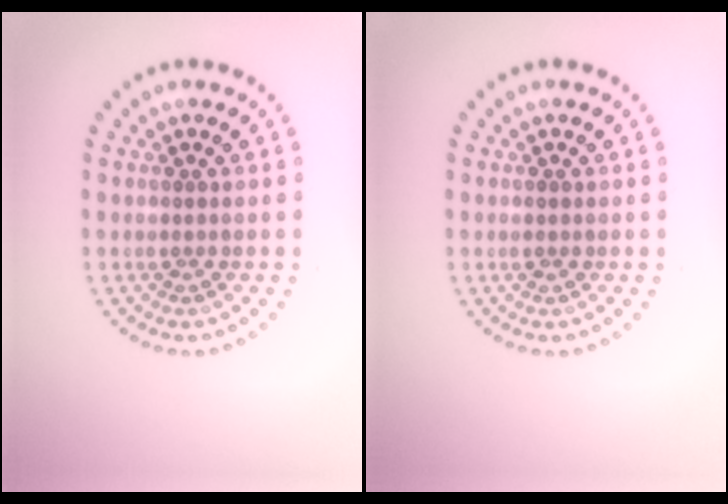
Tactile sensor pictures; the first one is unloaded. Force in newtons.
{"total": 0.6, "press": 0.6, "slide": 0.1}